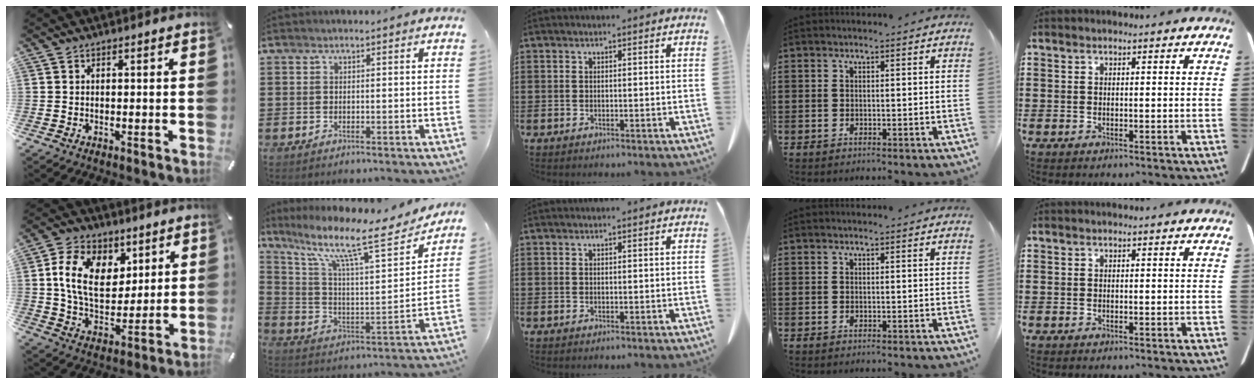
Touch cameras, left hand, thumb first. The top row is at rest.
{"thumb": {"total": 14.2, "force": [4.9, 10.1, 8.7], "torque": [-0.156, 0.002, 0.092]}, "index": {"total": 14.2, "force": [9.9, 2.7, 9.8], "torque": [-0.201, -0.052, 0.155]}}